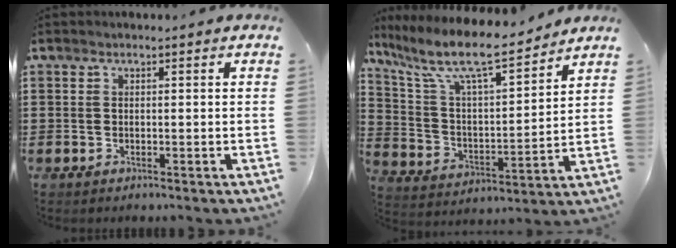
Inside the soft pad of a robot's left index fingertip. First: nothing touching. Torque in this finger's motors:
{"motor_torque": [2.14, 0.00, 0.39, 0.21]}